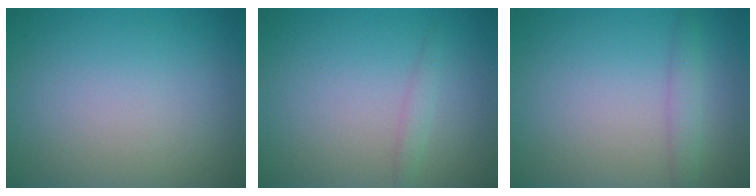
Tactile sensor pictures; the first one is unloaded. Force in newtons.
{"total": 1.0, "press": 1.0, "slide": 0.0}
{"total": 1.7, "press": 1.7, "slide": 0.2}